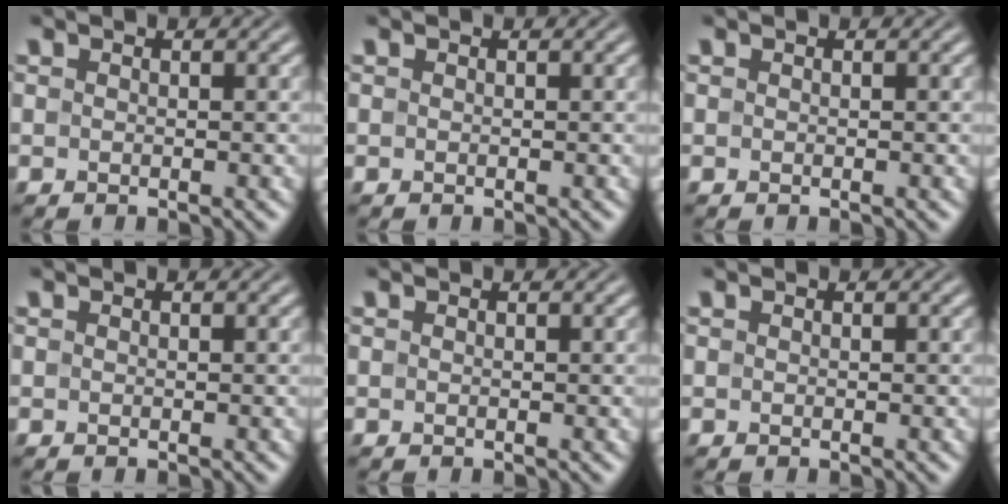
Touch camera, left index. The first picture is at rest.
{"total": 0.0}
{"total": 0.0}
{"total": 0.0}
{"total": 0.0}
{"total": 0.0}